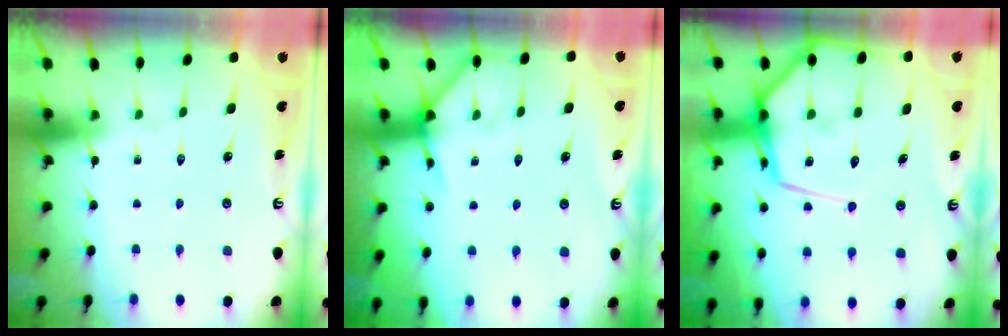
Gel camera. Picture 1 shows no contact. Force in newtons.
{"total": 7.0, "press": 6.9, "slide": 0.8}
{"total": 17.3, "press": 17.2, "slide": 1.8}